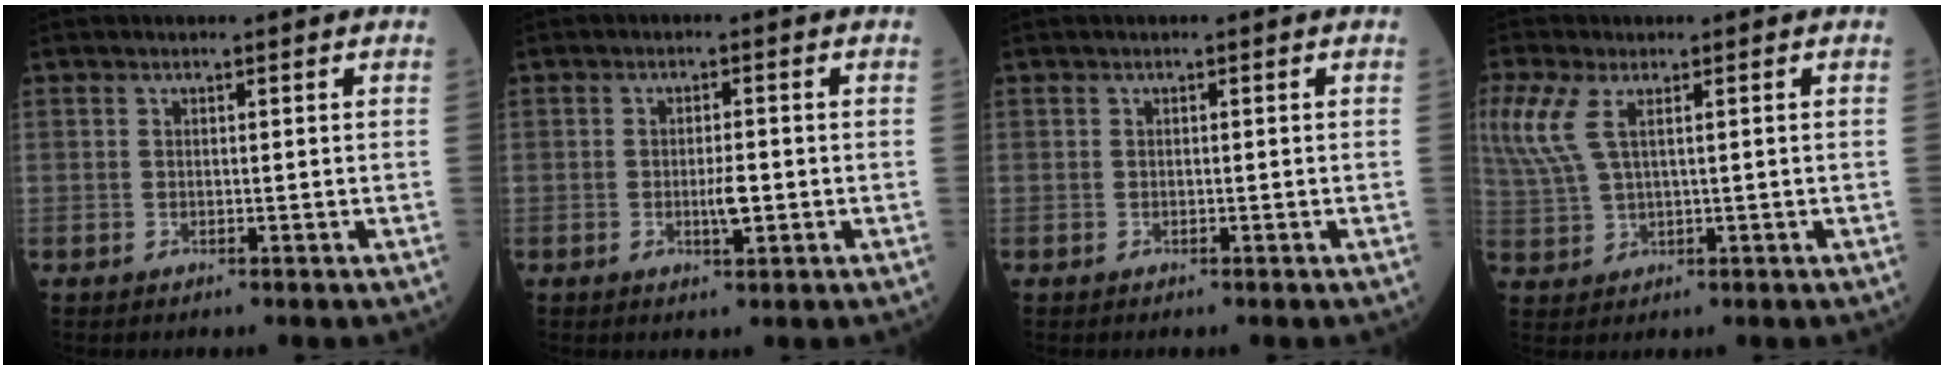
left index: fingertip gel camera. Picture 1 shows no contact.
{"total": 2.8, "force": [-0.8, 0.6, 2.6], "torque": [-0.046, -0.004, -0.012]}
{"total": 0.0}
{"total": 9.0, "force": [3.9, 3.7, 7.3], "torque": [-0.198, 0.015, 0.083]}